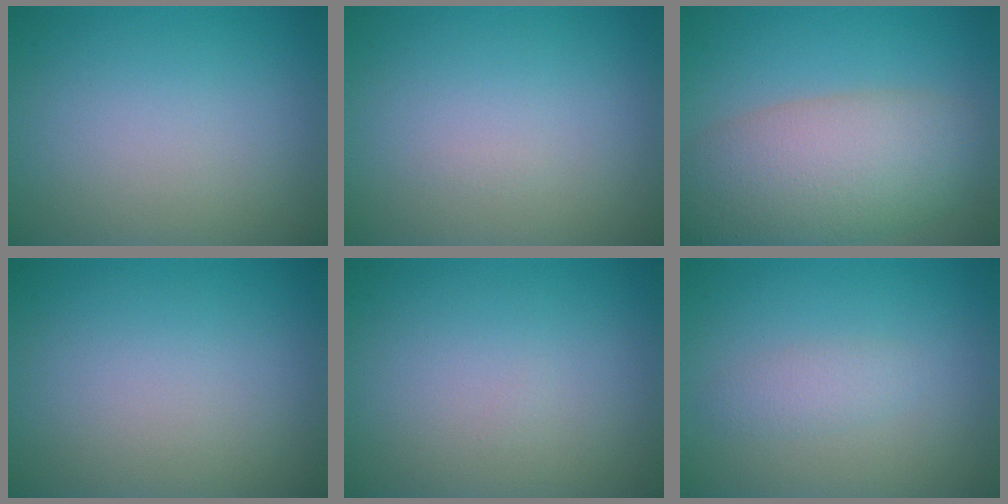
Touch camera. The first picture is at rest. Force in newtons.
{"total": 0.0}
{"total": 8.7, "press": 8.7, "slide": 0.8}
{"total": 0.0}
{"total": 0.0}
{"total": 1.4, "press": 1.4, "slide": 0.1}